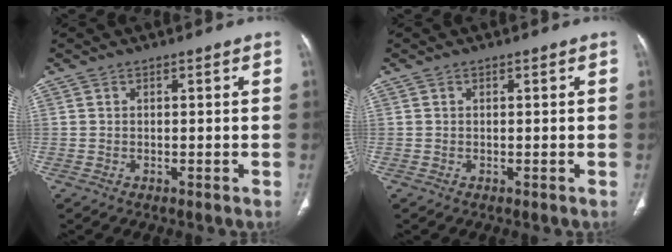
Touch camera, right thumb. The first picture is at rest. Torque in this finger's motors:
{"motor_torque": [-0.17, 0.06, -0.31, 0.24, 0.03]}